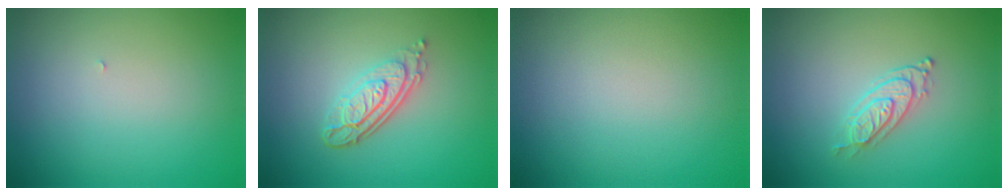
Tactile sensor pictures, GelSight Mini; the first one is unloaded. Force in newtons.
{"total": 4.4, "press": 3.1, "slide": 3.2}
{"total": 0.0}
{"total": 2.3, "press": 2.0, "slide": 1.1}